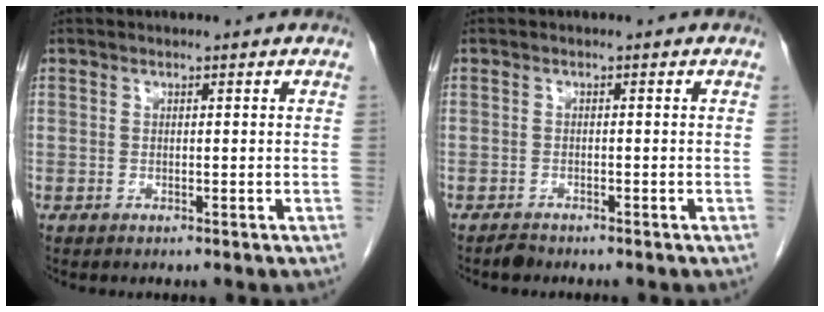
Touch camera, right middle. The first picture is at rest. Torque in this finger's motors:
{"motor_torque": [-0.26, -0.17, 0.01, -0.01]}